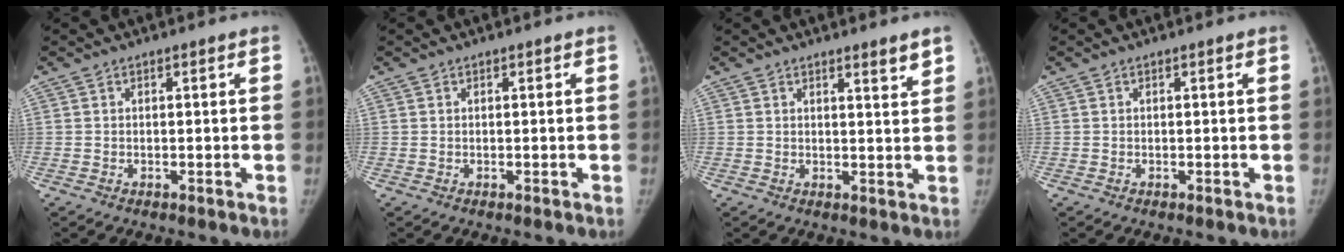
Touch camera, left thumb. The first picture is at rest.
{"total": 0.0}
{"total": 2.9, "force": [2.2, 0.3, 1.8], "torque": [-0.021, -0.019, 0.031]}
{"total": 0.0}